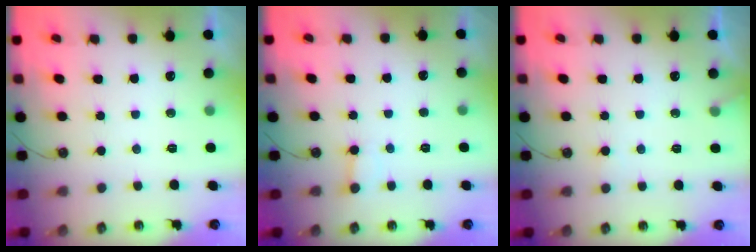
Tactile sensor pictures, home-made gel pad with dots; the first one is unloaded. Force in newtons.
{"total": 2.6, "press": 2.6, "slide": 0.2}
{"total": 5.8, "press": 5.8, "slide": 0.4}